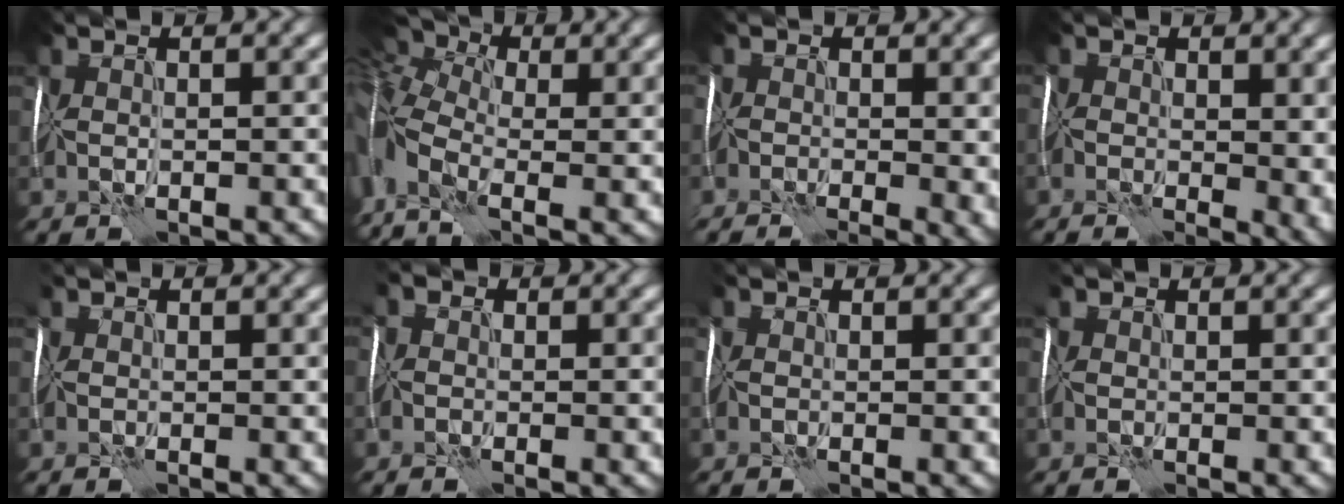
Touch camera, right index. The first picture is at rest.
{"total": 9.4, "force": [-1.0, 5.1, 7.8], "torque": [-0.204, -0.011, -0.016]}
{"total": 7.6, "force": [-3.0, 3.5, 6.0], "torque": [-0.097, -0.012, -0.032]}
{"total": 8.3, "force": [-1.2, 4.5, 6.9], "torque": [-0.096, -0.002, 0.000]}
{"total": 0.7, "force": [0.1, 0.4, 0.6], "torque": [-0.010, 0.000, -0.009]}
{"total": 1.5, "force": [-0.6, 1.2, 0.8], "torque": [-0.015, 0.004, -0.020]}
{"total": 0.5, "force": [0.0, 0.3, 0.4], "torque": [-0.014, 0.000, -0.009]}
{"total": 1.2, "force": [0.4, 0.8, 0.8], "torque": [-0.015, 0.003, -0.007]}